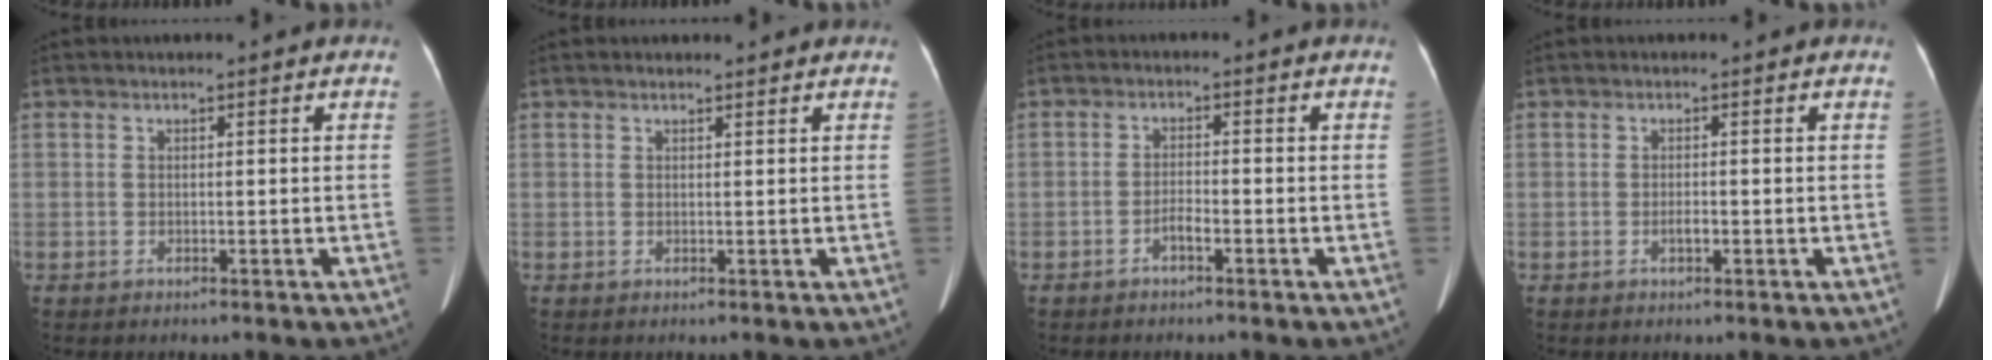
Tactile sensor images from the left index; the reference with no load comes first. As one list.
[{"total": 1.7, "force": [1.6, 0.4, 0.4], "torque": [-0.008, 0.013, 0.021]}, {"total": 0.8, "force": [-0.6, 0.2, 0.6], "torque": [-0.009, 0.002, -0.011]}, {"total": 0.9, "force": [-0.4, 0.3, 0.8], "torque": [-0.015, 0.001, -0.008]}]